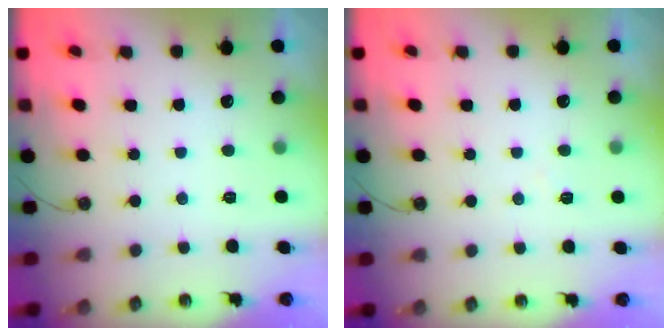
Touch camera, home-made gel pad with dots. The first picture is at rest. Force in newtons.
{"total": 4.7, "press": 4.7, "slide": 0.7}